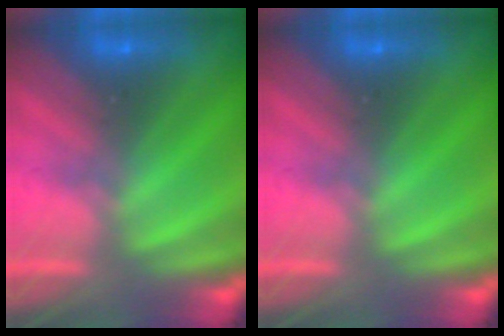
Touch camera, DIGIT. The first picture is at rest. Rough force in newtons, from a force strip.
{"total": 0.0}